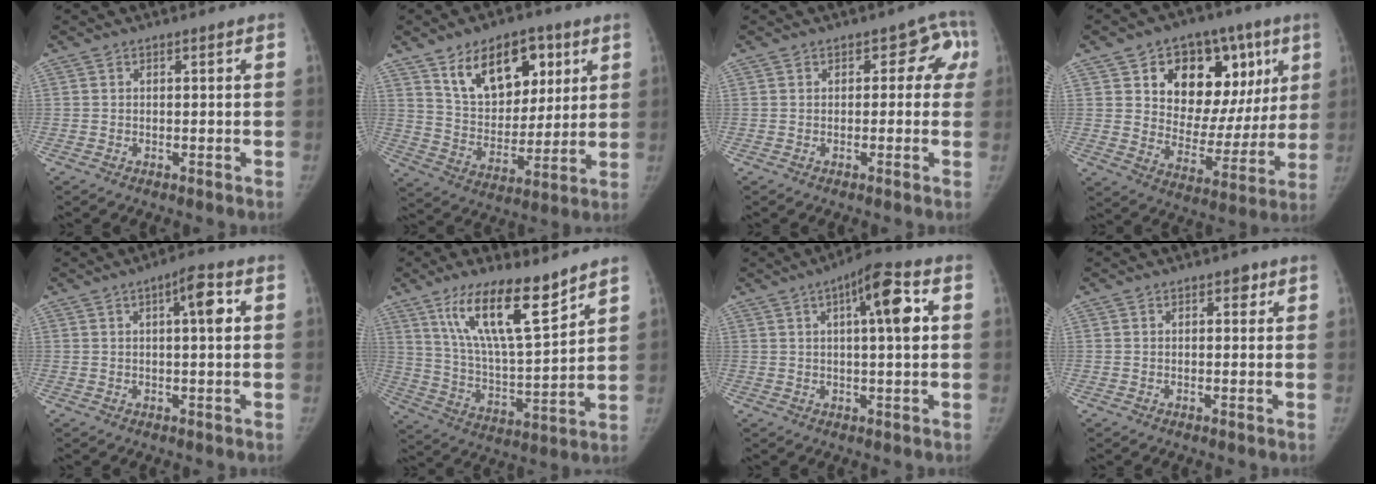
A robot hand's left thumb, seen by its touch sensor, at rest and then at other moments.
{"total": 17.3, "force": [8.6, 10.7, 10.5], "torque": [-0.114, -0.038, 0.152]}
{"total": 5.2, "force": [0.7, 3.9, 3.4], "torque": [0.014, 0.010, -0.007]}
{"total": 22.4, "force": [8.3, 14.4, 15.0], "torque": [-0.149, -0.005, 0.126]}
{"total": 5.7, "force": [1.4, 1.4, 5.3], "torque": [-0.075, 0.008, 0.017]}
{"total": 16.3, "force": [10.7, 4.1, 11.5], "torque": [-0.182, -0.066, 0.205]}
{"total": 10.2, "force": [2.6, 2.5, 9.6], "torque": [-0.137, 0.012, 0.033]}
{"total": 1.6, "force": [0.8, 0.9, 0.9], "torque": [0.001, -0.001, 0.007]}